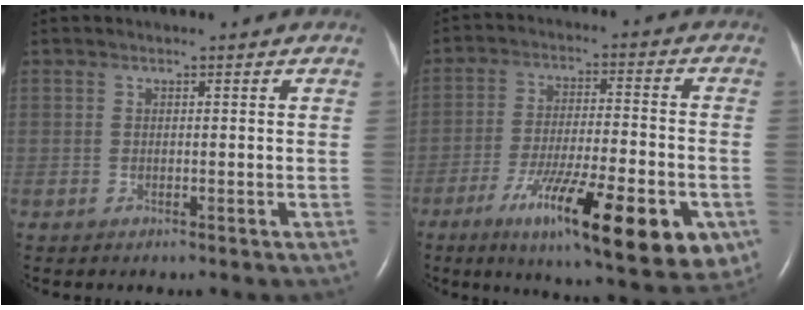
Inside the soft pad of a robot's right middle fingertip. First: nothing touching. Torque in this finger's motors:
{"motor_torque": [1.22, -0.92, 0.45, 0.20]}